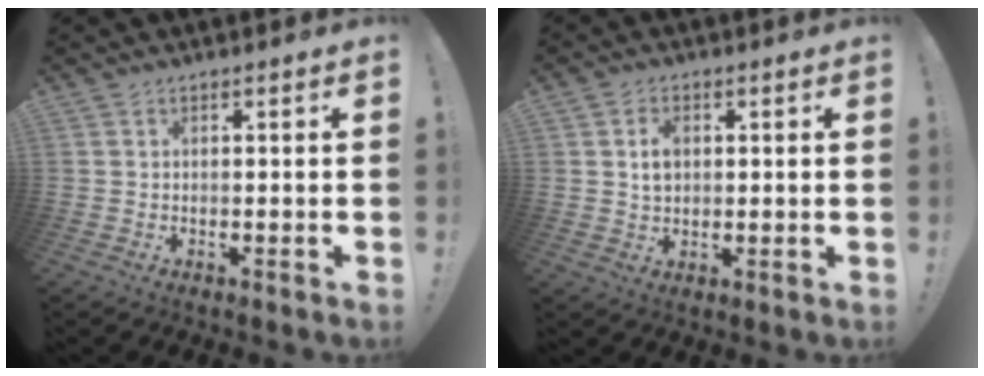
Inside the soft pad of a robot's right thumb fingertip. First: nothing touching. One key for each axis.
{"total": 4.9, "fx": 0.8, "fy": 3.7, "fz": 3.2, "tx": -0.041, "ty": -0.001, "tz": 0.011}